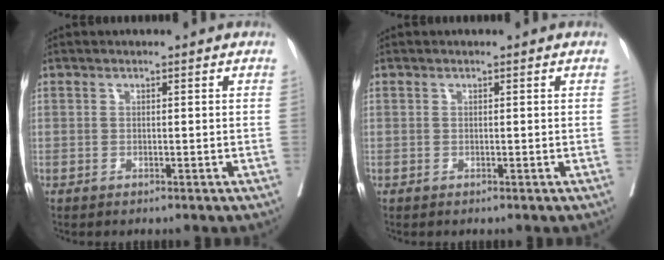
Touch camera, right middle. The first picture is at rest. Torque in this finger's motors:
{"motor_torque": [0.00, 0.00, 0.00, 0.00]}